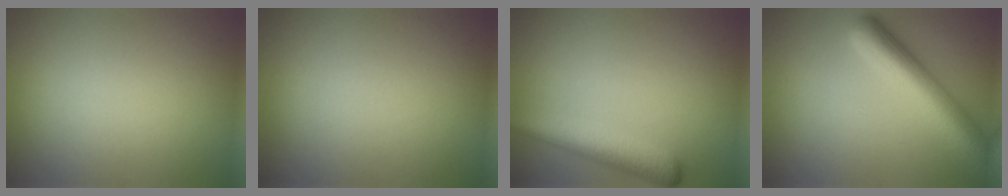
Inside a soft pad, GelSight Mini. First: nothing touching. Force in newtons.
{"total": 0.0}
{"total": 4.4, "press": 4.3, "slide": 0.2}
{"total": 7.2, "press": 7.2, "slide": 0.4}